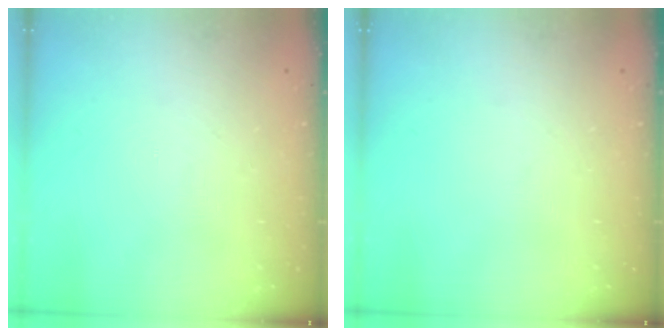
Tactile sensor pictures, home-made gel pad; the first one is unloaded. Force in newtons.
{"total": 0.0}